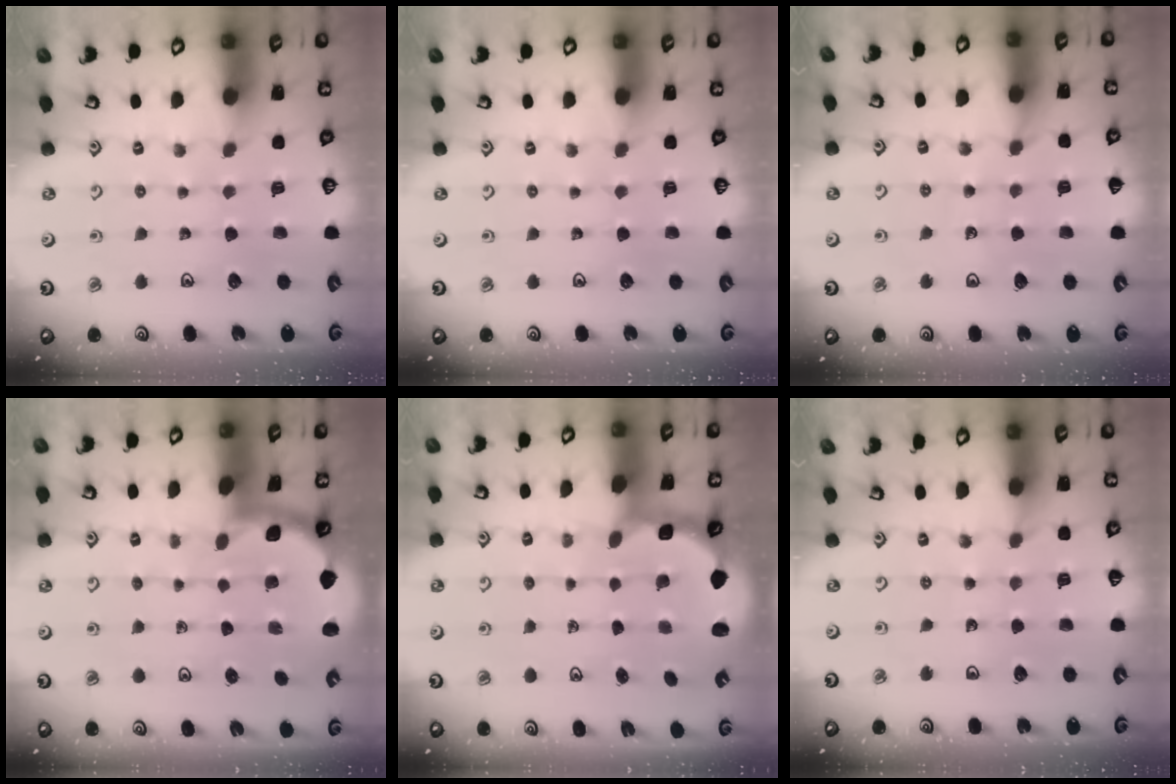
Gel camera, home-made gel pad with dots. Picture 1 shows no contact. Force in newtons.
{"total": 0.0}
{"total": 3.0, "press": 3.0, "slide": 0.3}
{"total": 1.7, "press": 1.7, "slide": 0.0}
{"total": 3.0, "press": 2.0, "slide": 2.2}
{"total": 3.3, "press": 3.1, "slide": 1.2}